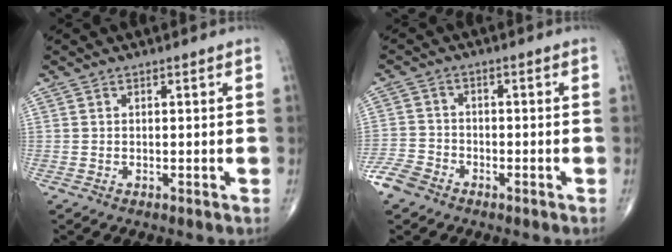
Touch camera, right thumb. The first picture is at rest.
{"total": 4.9, "force": [-3.5, 3.1, 1.5], "torque": [-0.029, 0.011, -0.073]}